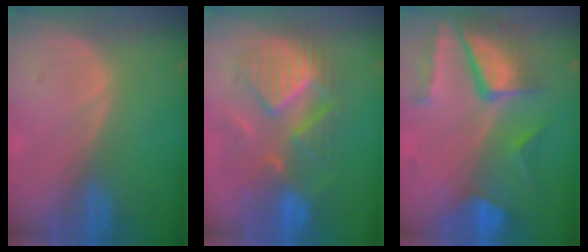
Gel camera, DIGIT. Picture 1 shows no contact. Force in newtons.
{"total": 9.6, "press": 9.3, "slide": 2.2}
{"total": 10.4, "press": 8.6, "slide": 5.8}